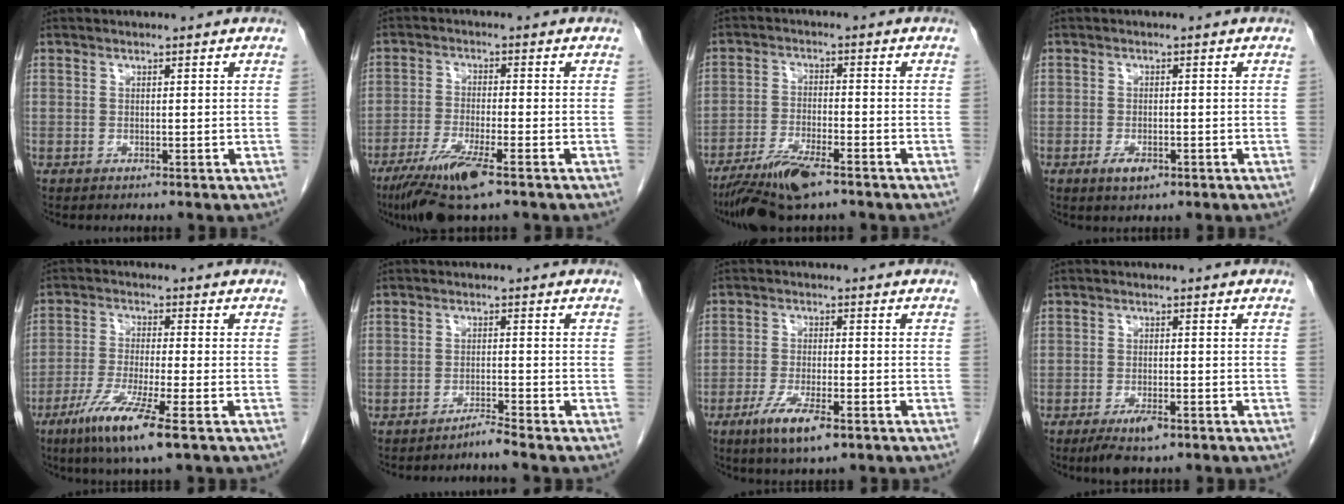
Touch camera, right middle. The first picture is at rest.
{"total": 9.0, "force": [-5.7, 0.8, 7.0], "torque": [-0.136, -0.024, -0.099]}
{"total": 9.1, "force": [-6.5, 1.8, 6.1], "torque": [-0.114, -0.020, -0.118]}
{"total": 2.6, "force": [-1.4, 1.1, 2.0], "torque": [-0.040, -0.001, -0.018]}
{"total": 9.3, "force": [-5.1, -0.2, 7.8], "torque": [-0.159, -0.029, -0.093]}
{"total": 1.9, "force": [-1.7, -0.7, 0.4], "torque": [0.001, -0.001, -0.031]}
{"total": 6.8, "force": [-3.9, 1.3, 5.5], "torque": [-0.108, -0.014, -0.062]}
{"total": 4.2, "force": [-2.6, 1.2, 3.1], "torque": [-0.060, -0.005, -0.039]}